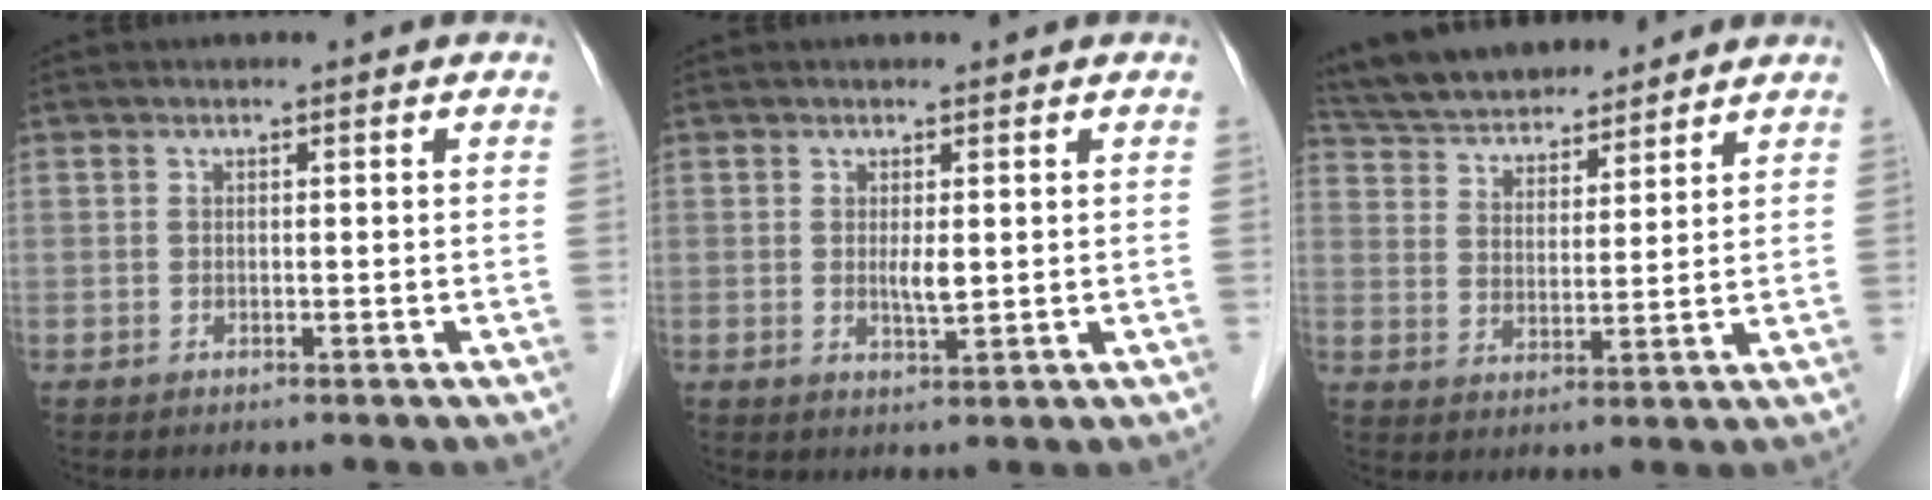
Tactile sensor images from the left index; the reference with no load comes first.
{"total": 2.1, "force": [0.5, 0.4, 2.0], "torque": [-0.038, -0.005, 0.011]}
{"total": 15.7, "force": [14.3, 4.3, 4.8], "torque": [-0.093, 0.033, 0.241]}